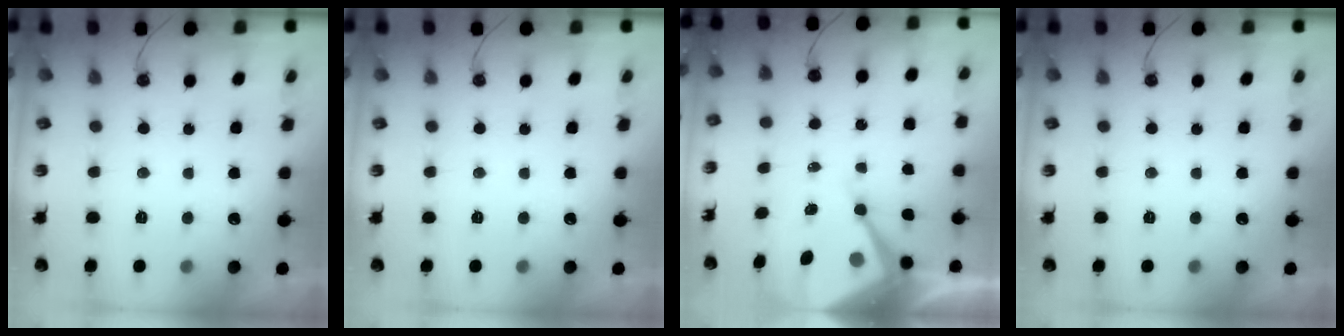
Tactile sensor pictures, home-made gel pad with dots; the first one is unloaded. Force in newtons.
{"total": 0.0}
{"total": 11.8, "press": 11.7, "slide": 1.2}
{"total": 0.0}